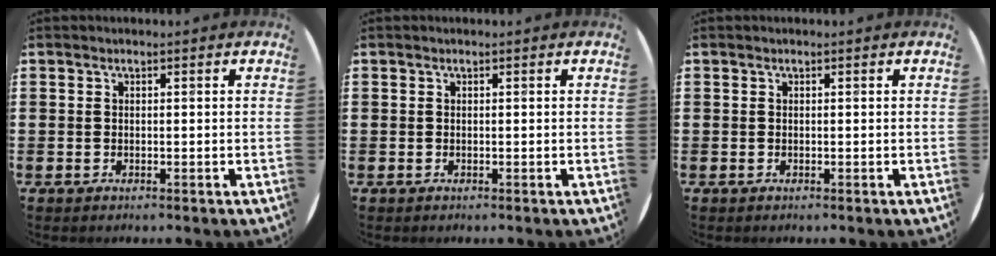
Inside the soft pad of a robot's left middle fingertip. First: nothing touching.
{"total": 0.0}
{"total": 0.0}